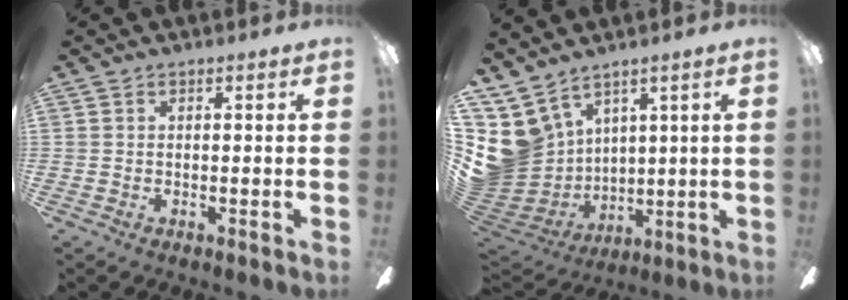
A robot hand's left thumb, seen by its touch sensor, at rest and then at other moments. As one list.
[{"total": 12.0, "force": [6.2, 9.5, 4.1], "torque": [-0.141, -0.053, 0.125]}]